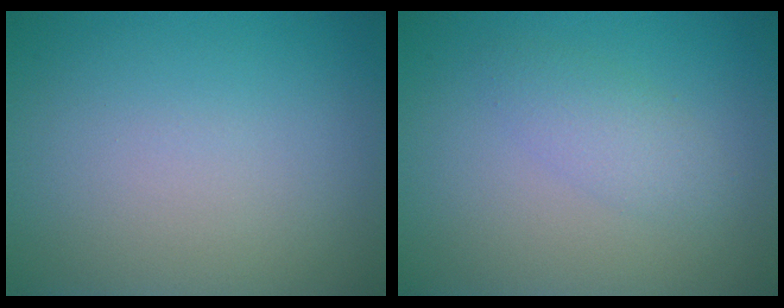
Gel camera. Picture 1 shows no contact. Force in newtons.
{"total": 2.1, "press": 2.1, "slide": 0.1}